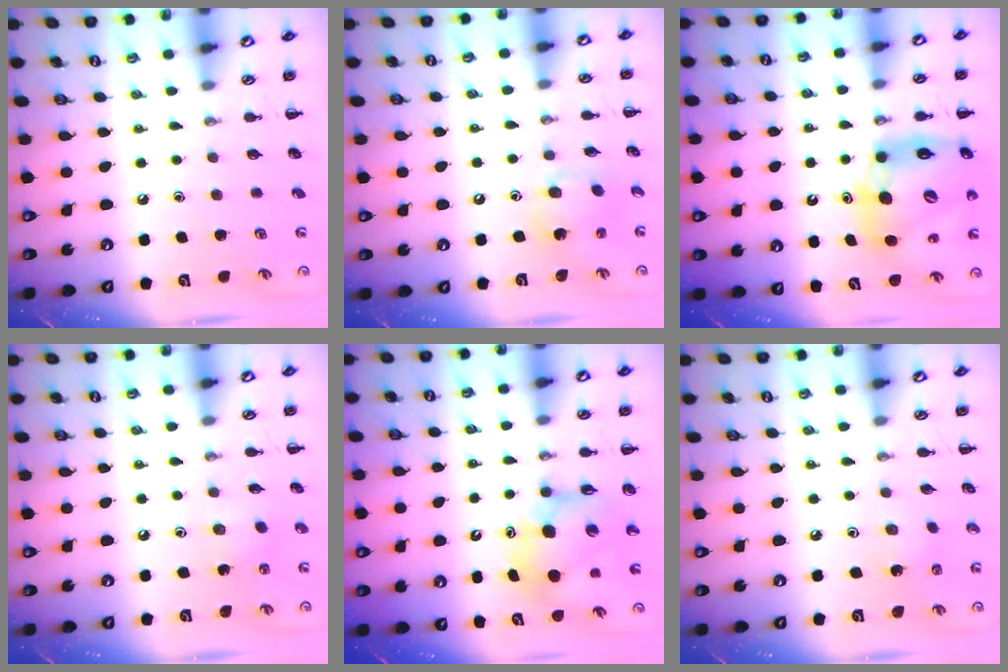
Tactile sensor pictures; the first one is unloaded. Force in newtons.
{"total": 6.7, "press": 6.6, "slide": 1.4}
{"total": 12.6, "press": 12.3, "slide": 3.0}
{"total": 2.4, "press": 2.3, "slide": 0.6}
{"total": 8.7, "press": 8.3, "slide": 2.6}
{"total": 1.1, "press": 1.0, "slide": 0.5}